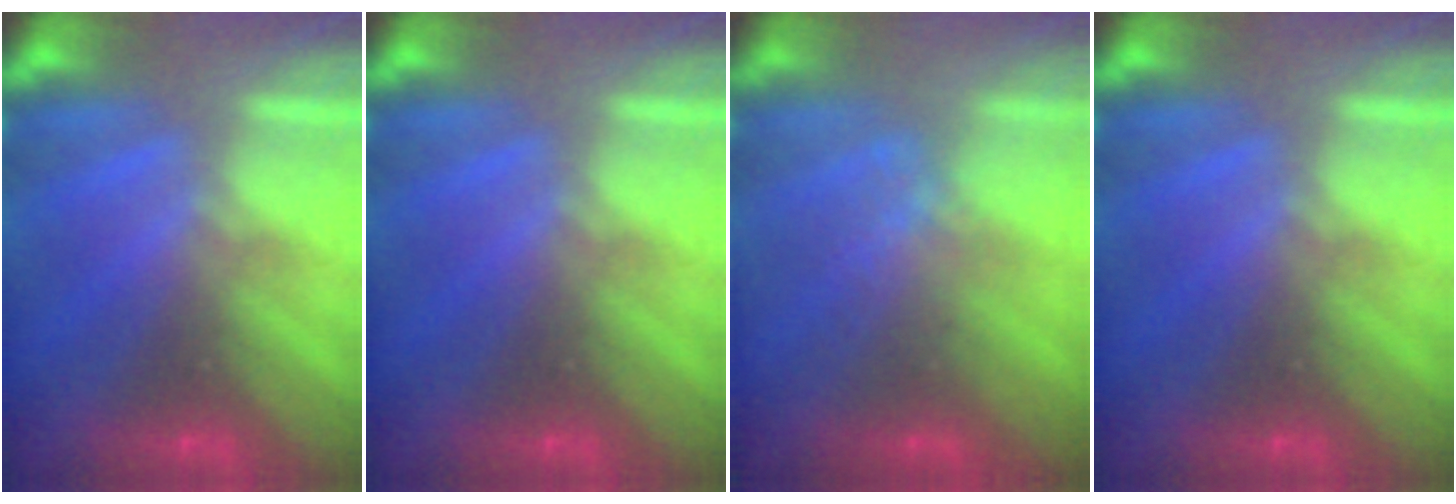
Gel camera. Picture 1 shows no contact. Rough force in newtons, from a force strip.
{"total": 0.0}
{"total": 1.3}
{"total": 0.0}